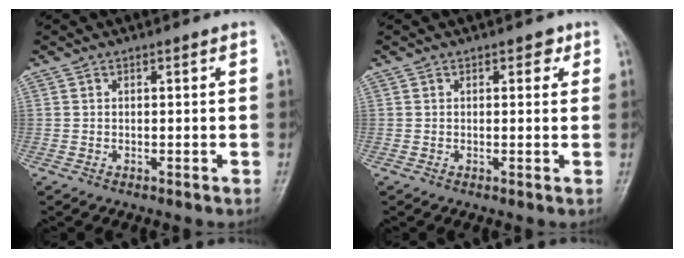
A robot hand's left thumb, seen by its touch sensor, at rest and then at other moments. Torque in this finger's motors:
{"motor_torque": [-0.10, 0.00, 0.01, -0.02, 0.00]}